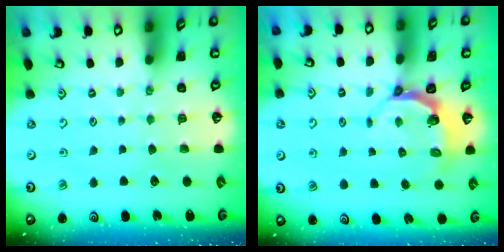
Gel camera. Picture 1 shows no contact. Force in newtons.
{"total": 4.7, "press": 3.7, "slide": 2.8}